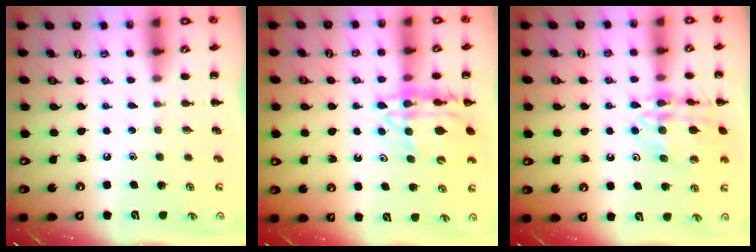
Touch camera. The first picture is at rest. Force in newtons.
{"total": 14.7, "press": 14.3, "slide": 3.3}
{"total": 16.0, "press": 16.0, "slide": 1.7}